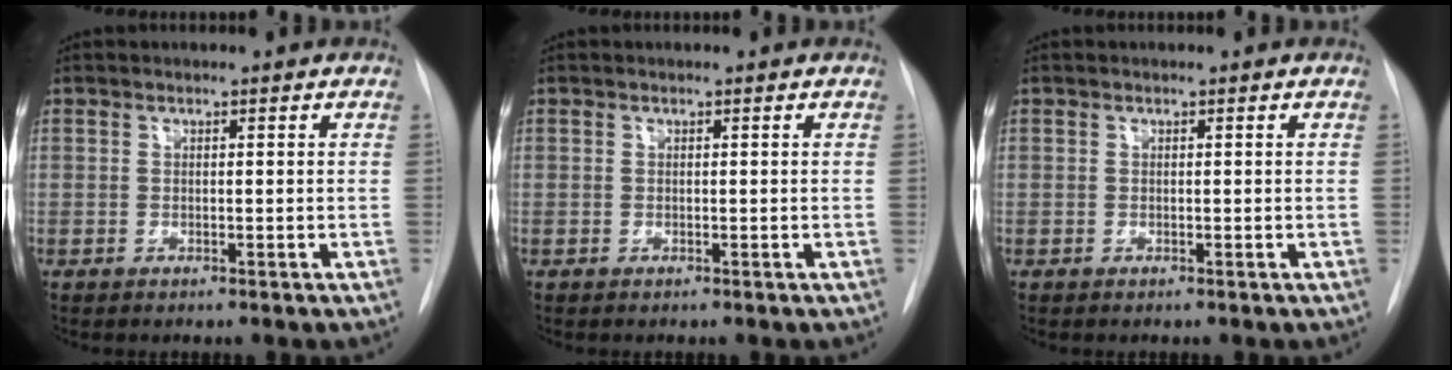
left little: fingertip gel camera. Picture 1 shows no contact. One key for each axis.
{"total": 0.0}
{"total": 0.0}